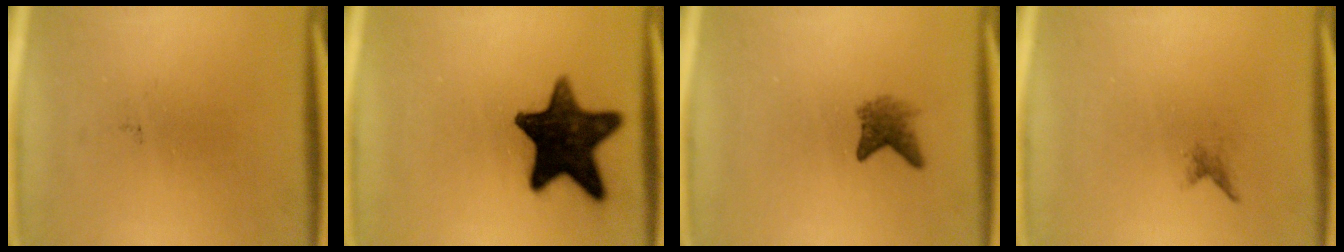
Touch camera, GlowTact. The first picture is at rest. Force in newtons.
{"total": 16.0}
{"total": 2.7}
{"total": 0.7}